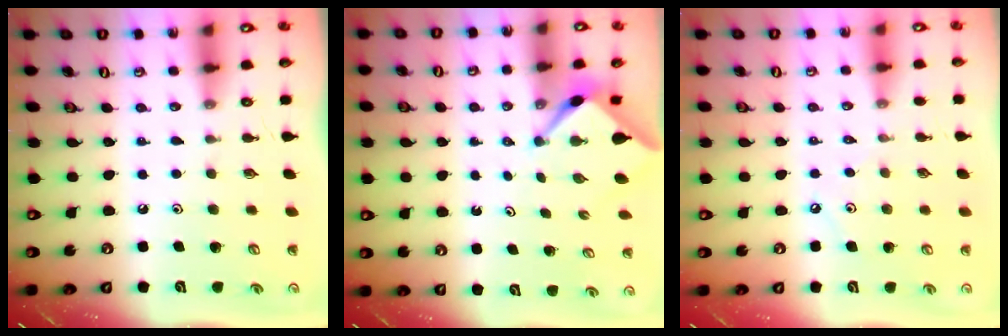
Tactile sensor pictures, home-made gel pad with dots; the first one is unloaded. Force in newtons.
{"total": 2.4, "press": 2.4, "slide": 0.3}
{"total": 3.8, "press": 3.8, "slide": 0.3}